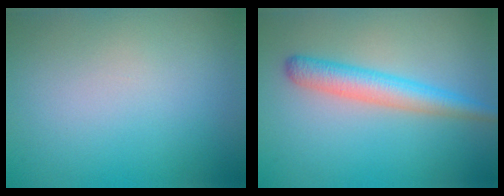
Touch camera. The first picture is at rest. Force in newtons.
{"total": 3.7, "press": 3.7, "slide": 0.1}